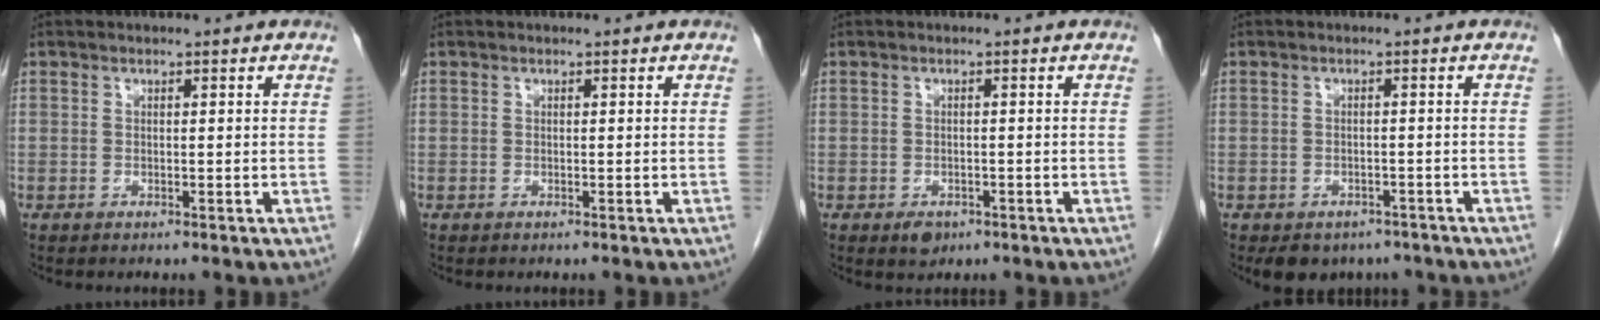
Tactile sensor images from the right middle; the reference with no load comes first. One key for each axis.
{"total": 0.0}
{"total": 2.1, "fx": -1.2, "fy": 1.4, "fz": 1.0, "tx": -0.015, "ty": 0.001, "tz": -0.010}
{"total": 6.5, "fx": -5.1, "fy": 3.8, "fz": 1.6, "tx": -0.013, "ty": 0.006, "tz": -0.063}